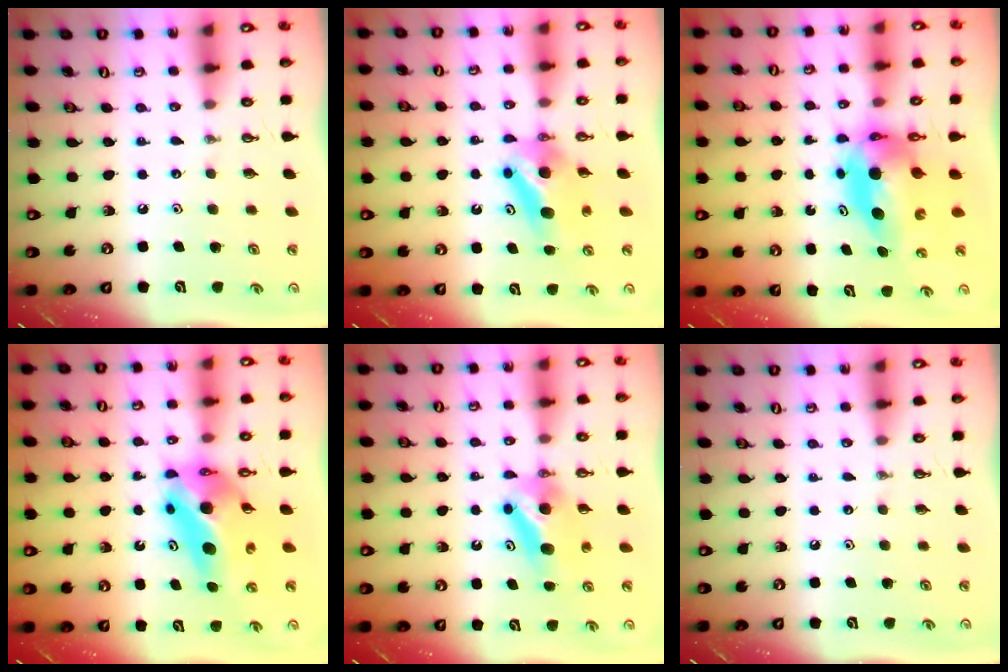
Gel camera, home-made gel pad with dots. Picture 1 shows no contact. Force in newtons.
{"total": 6.5, "press": 6.4, "slide": 1.3}
{"total": 7.6, "press": 7.5, "slide": 0.9}
{"total": 14.3, "press": 13.6, "slide": 4.4}
{"total": 7.4, "press": 7.1, "slide": 1.9}
{"total": 0.0}